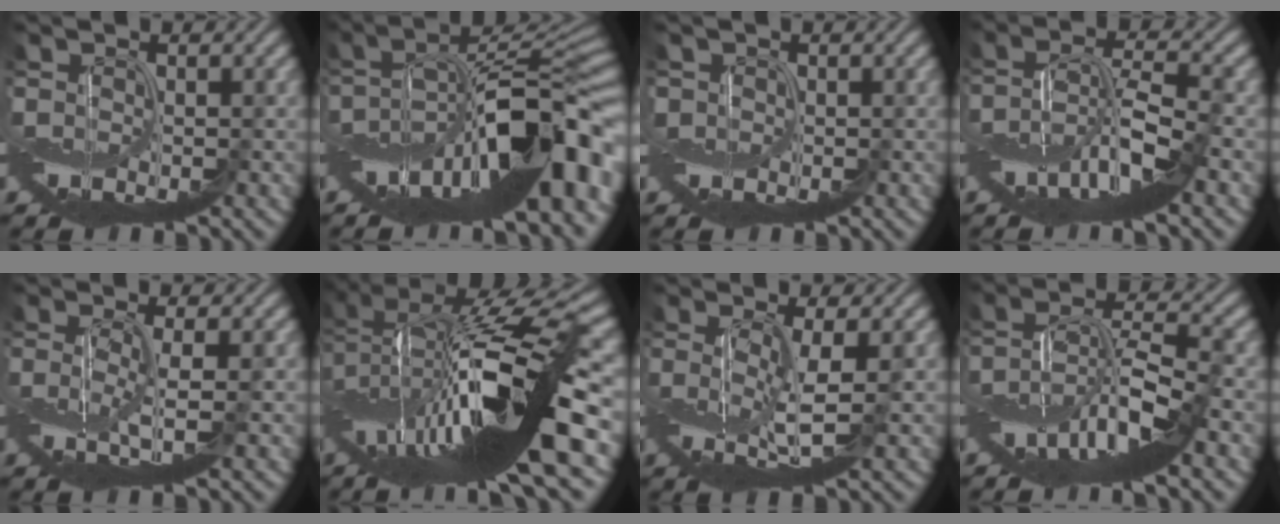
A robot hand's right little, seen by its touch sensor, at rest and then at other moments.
{"total": 16.5, "force": [-4.9, 6.2, 14.5], "torque": [-0.198, 0.021, -0.084]}
{"total": 1.4, "force": [0.2, 1.3, -0.2], "torque": [0.001, 0.000, -0.001]}
{"total": 6.7, "force": [-3.5, 1.5, 5.5], "torque": [-0.102, 0.005, -0.073]}
{"total": 2.2, "force": [-0.3, 0.0, 2.2], "torque": [-0.056, -0.004, -0.007]}
{"total": 17.1, "force": [-2.1, 4.3, 16.5], "torque": [-0.284, 0.018, -0.049]}
{"total": 3.2, "force": [-0.2, 0.4, 3.1], "torque": [-0.072, -0.006, -0.005]}
{"total": 8.3, "force": [-4.5, 2.0, 6.7], "torque": [-0.122, 0.005, -0.090]}